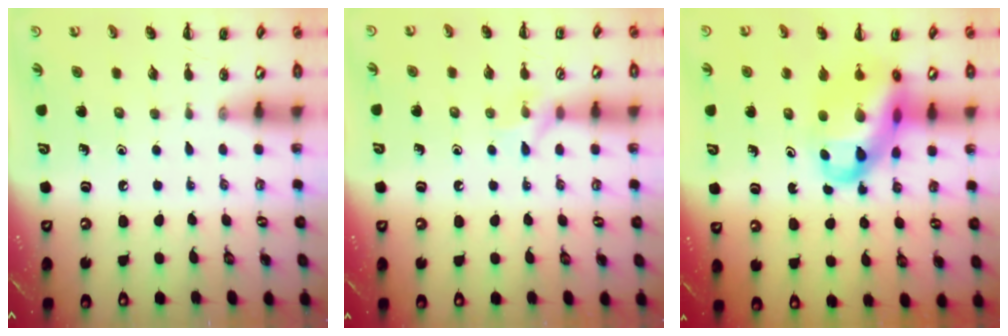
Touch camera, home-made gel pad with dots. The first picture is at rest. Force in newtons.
{"total": 5.6, "press": 5.5, "slide": 0.6}
{"total": 14.8, "press": 14.3, "slide": 3.6}